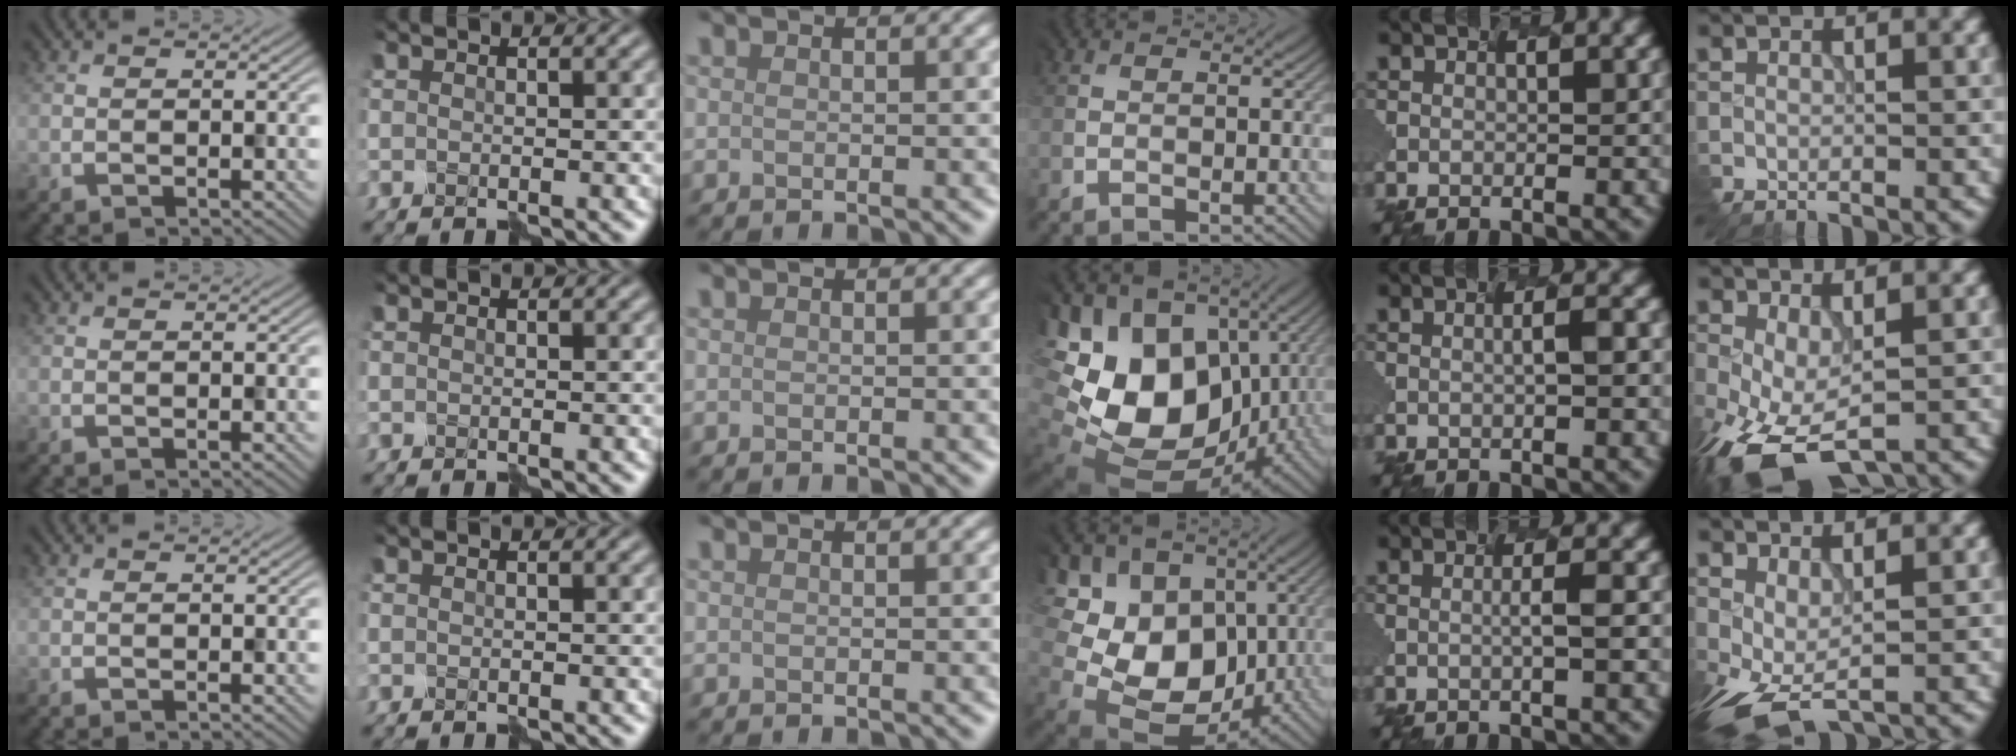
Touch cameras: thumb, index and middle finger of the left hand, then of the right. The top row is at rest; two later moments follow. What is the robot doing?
{"motion": "disassemble", "object": "velcro strap"}